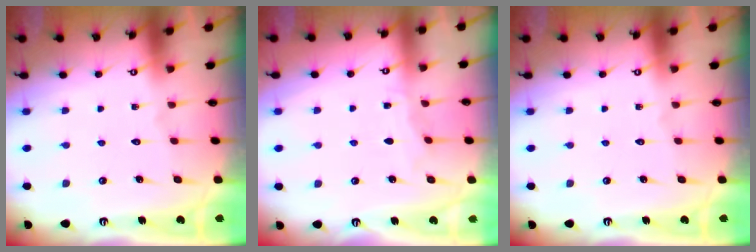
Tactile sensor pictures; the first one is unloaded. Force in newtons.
{"total": 2.7, "press": 2.7, "slide": 0.4}
{"total": 0.0}